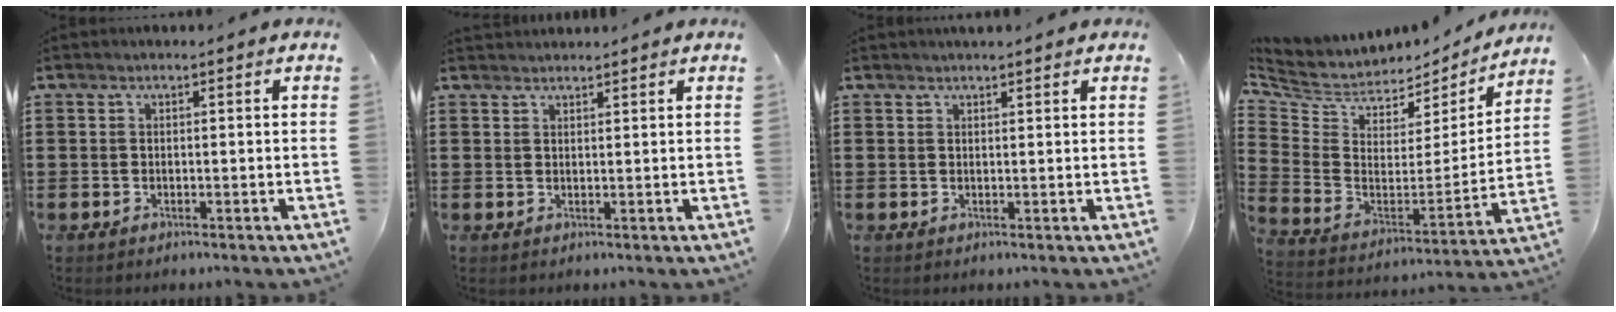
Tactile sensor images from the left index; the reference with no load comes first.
{"total": 1.4, "force": [1.4, 0.1, 0.1], "torque": [-0.004, 0.000, 0.028]}
{"total": 1.3, "force": [1.3, 0.1, 0.4], "torque": [-0.009, 0.002, 0.024]}
{"total": 4.2, "force": [3.2, 2.7, 0.5], "torque": [-0.038, -0.037, 0.056]}